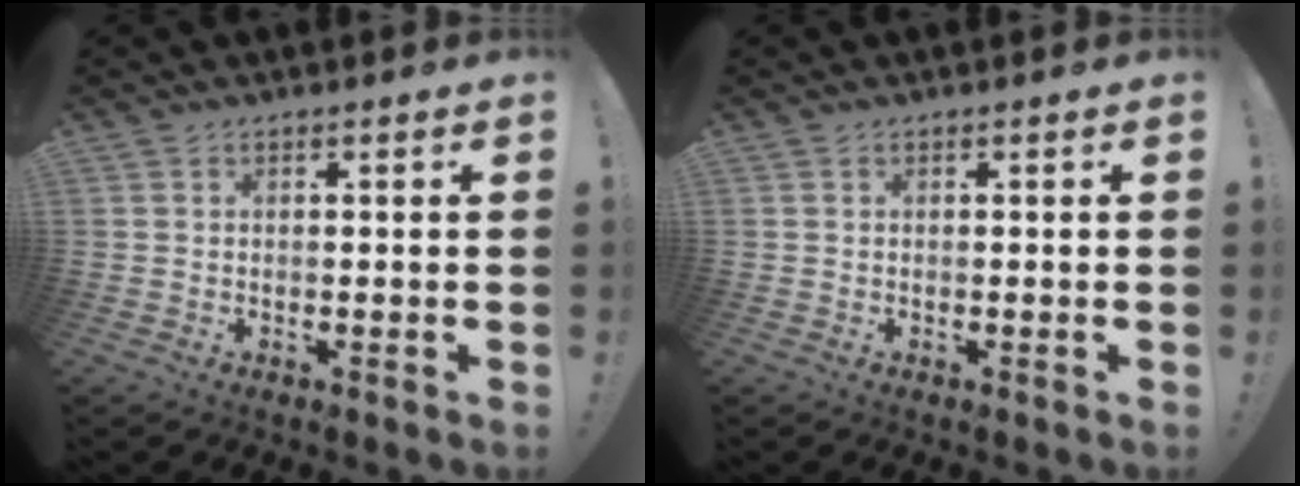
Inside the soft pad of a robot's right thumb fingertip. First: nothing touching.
{"total": 0.0}